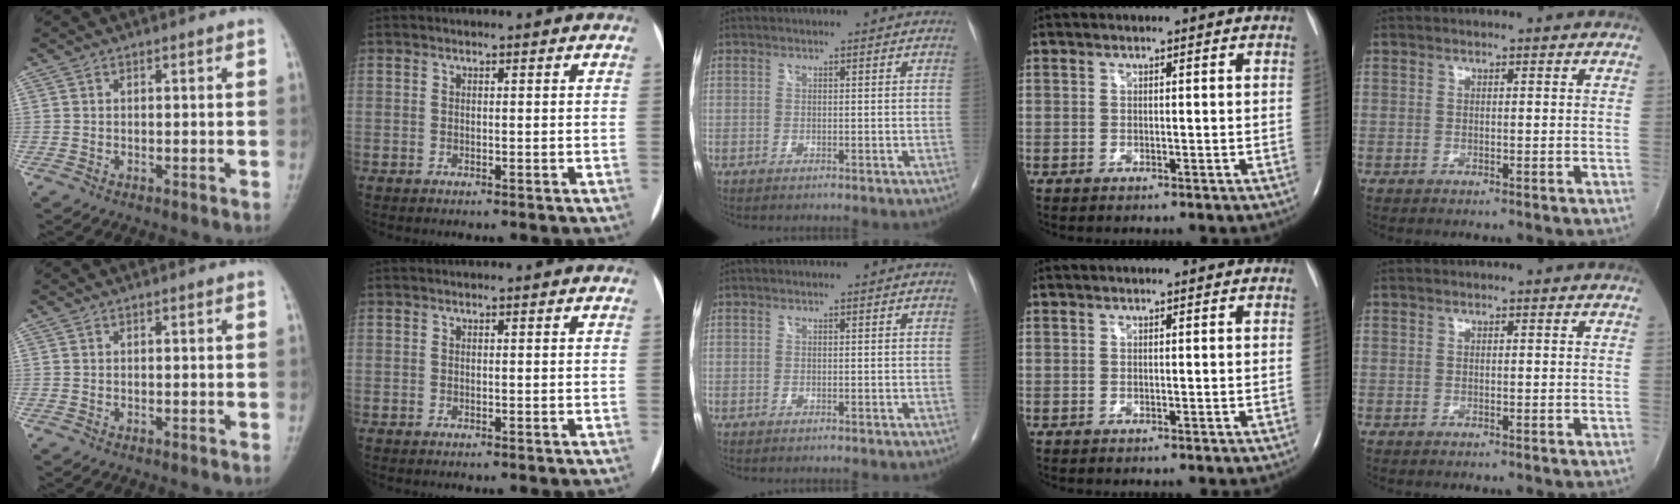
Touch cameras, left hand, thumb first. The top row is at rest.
{}